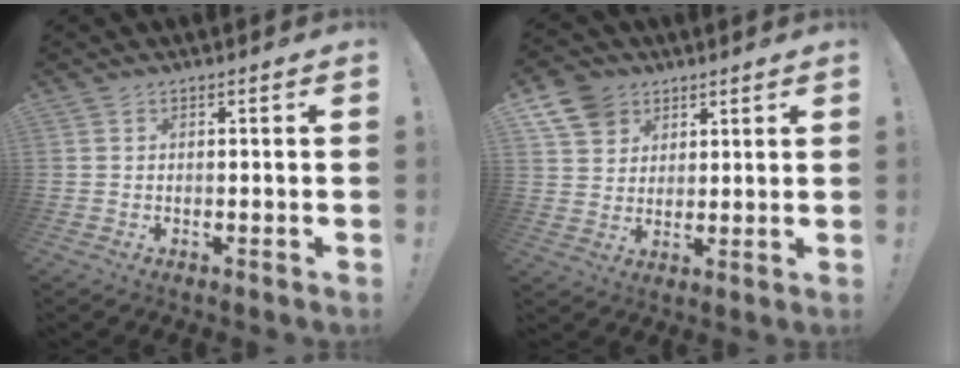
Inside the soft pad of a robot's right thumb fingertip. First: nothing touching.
{"total": 9.7, "force": [5.6, 7.4, 2.9], "torque": [-0.049, -0.030, 0.111]}